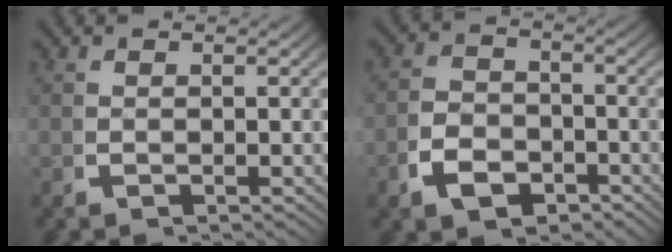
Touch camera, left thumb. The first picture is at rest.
{"total": 4.6, "force": [-2.1, 3.3, 2.3], "torque": [-0.038, -0.018, -0.032]}